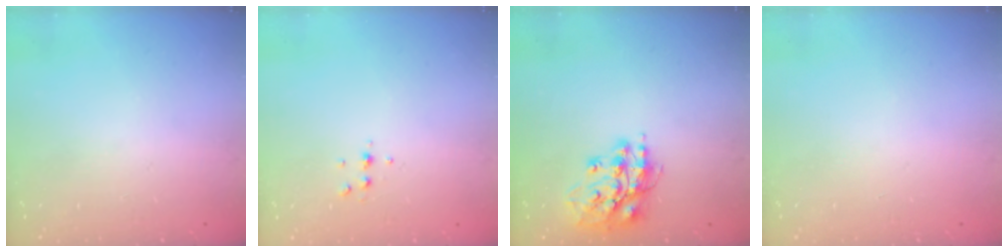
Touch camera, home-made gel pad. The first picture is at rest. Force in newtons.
{"total": 4.1, "press": 4.0, "slide": 0.9}
{"total": 13.9, "press": 13.7, "slide": 2.0}
{"total": 0.0}